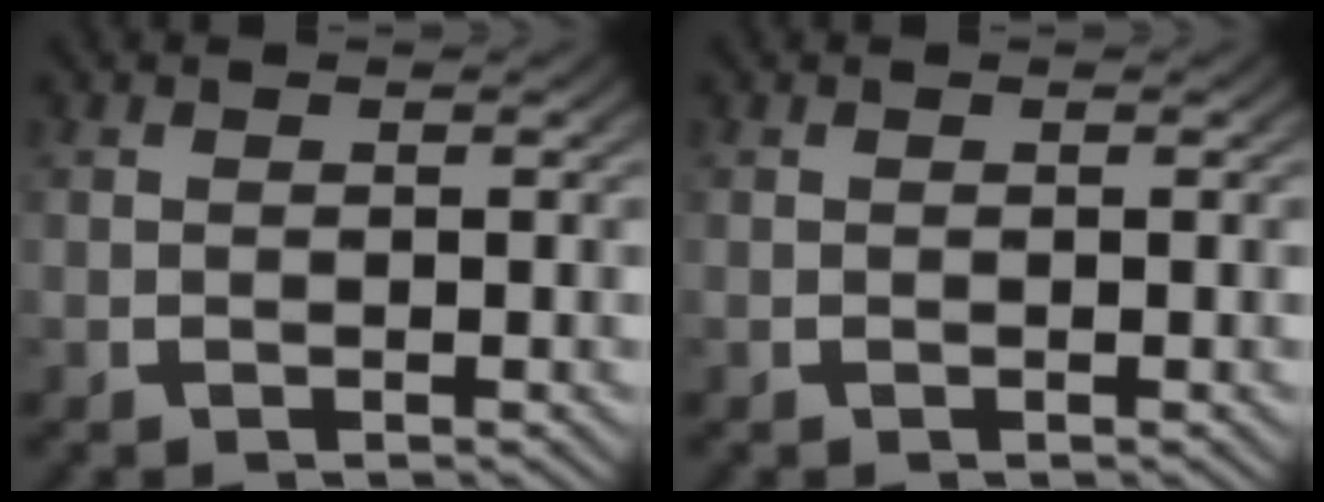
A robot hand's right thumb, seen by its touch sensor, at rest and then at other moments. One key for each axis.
{"total": 0.0}